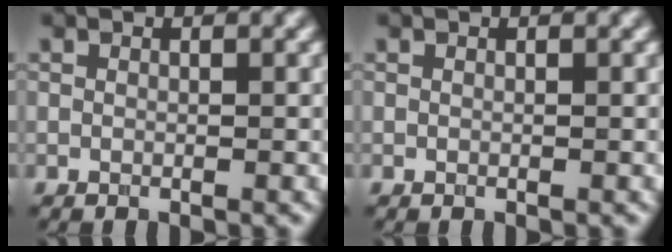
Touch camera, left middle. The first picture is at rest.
{"total": 0.0}